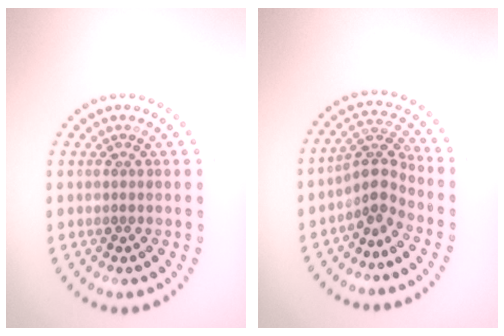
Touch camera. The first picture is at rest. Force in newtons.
{"total": 2.9, "press": 2.0, "slide": 2.1}